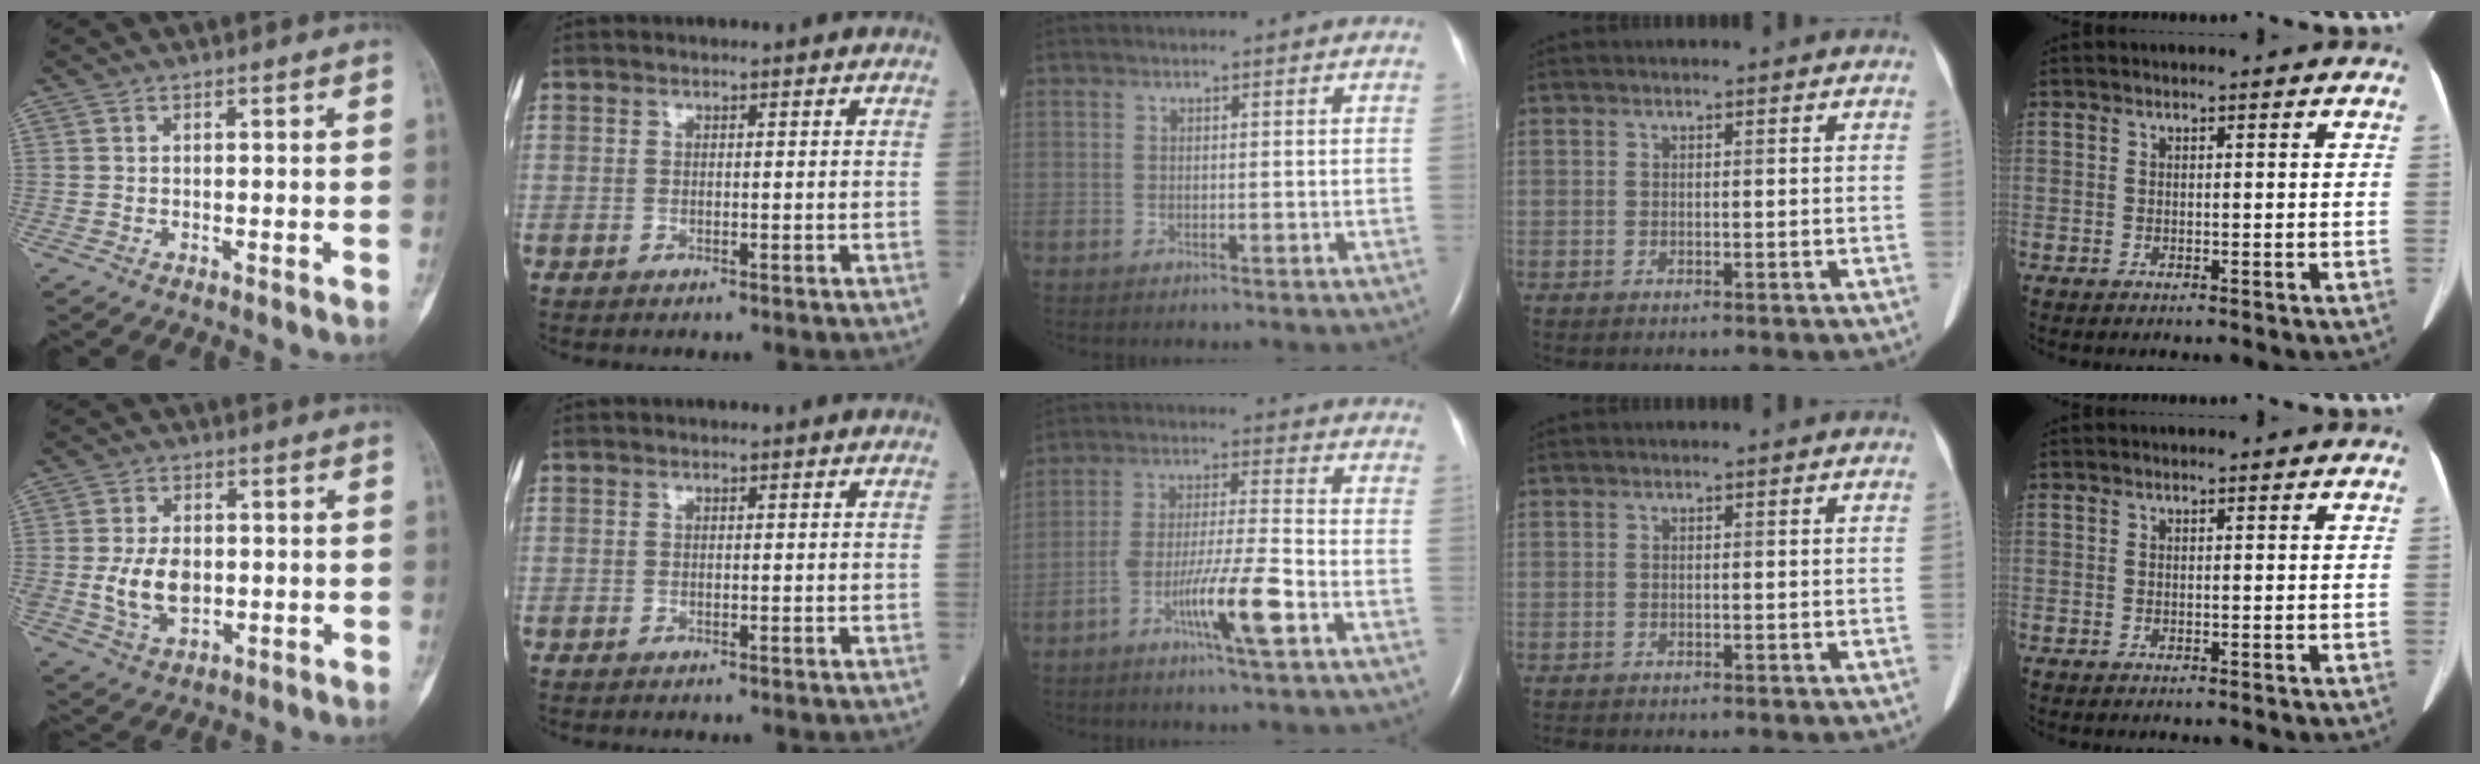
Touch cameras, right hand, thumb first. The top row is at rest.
{"thumb": {"total": 8.9, "force": [-0.5, 5.9, 6.7], "torque": [-0.113, -0.006, -0.002]}, "middle": {"total": 9.3, "force": [-4.5, 0.0, 8.1], "torque": [-0.154, -0.003, -0.084]}}